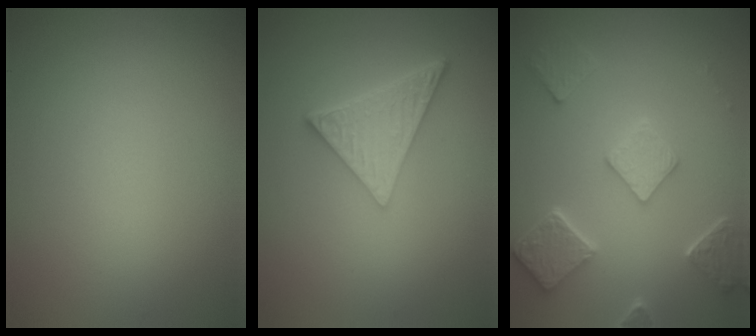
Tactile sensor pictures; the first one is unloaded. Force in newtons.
{"total": 5.3, "press": 3.9, "slide": 3.6}
{"total": 4.9, "press": 3.8, "slide": 3.2}